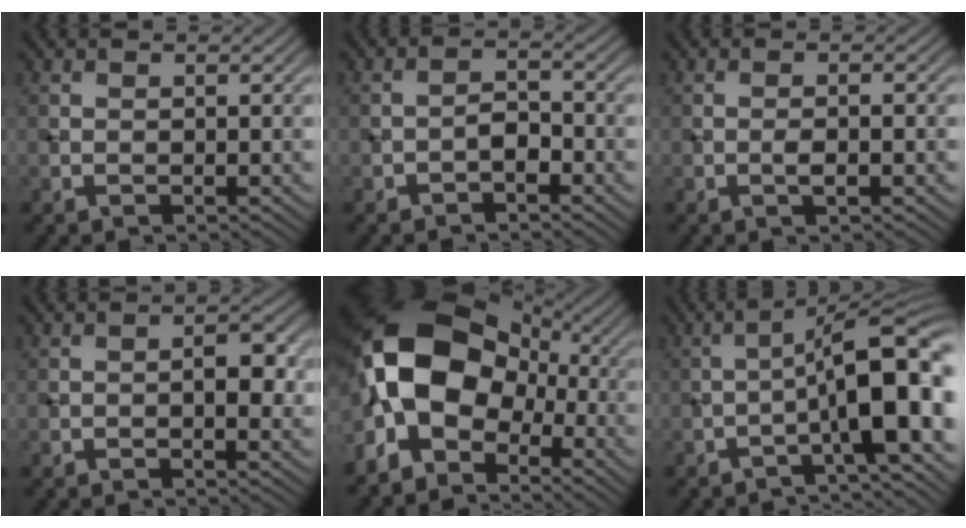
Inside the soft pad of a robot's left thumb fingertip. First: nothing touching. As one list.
[{"total": 2.3, "force": [-1.4, 1.2, 1.4], "torque": [-0.020, 0.009, -0.030]}, {"total": 1.7, "force": [-0.6, 0.4, 1.6], "torque": [-0.030, 0.003, -0.013]}, {"total": 3.6, "force": [-0.4, 1.6, 3.2], "torque": [-0.042, 0.005, -0.011]}, {"total": 15.5, "force": [-2.0, 10.1, 11.5], "torque": [-0.249, 0.007, -0.058]}, {"total": 9.9, "force": [-3.1, 1.9, 9.2], "torque": [-0.125, 0.029, -0.056]}]